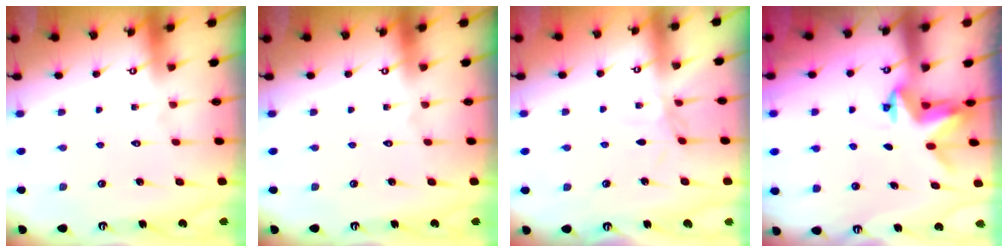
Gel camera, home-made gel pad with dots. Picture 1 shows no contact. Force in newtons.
{"total": 0.0}
{"total": 1.7, "press": 1.7, "slide": 0.5}
{"total": 3.1, "press": 3.1, "slide": 0.2}